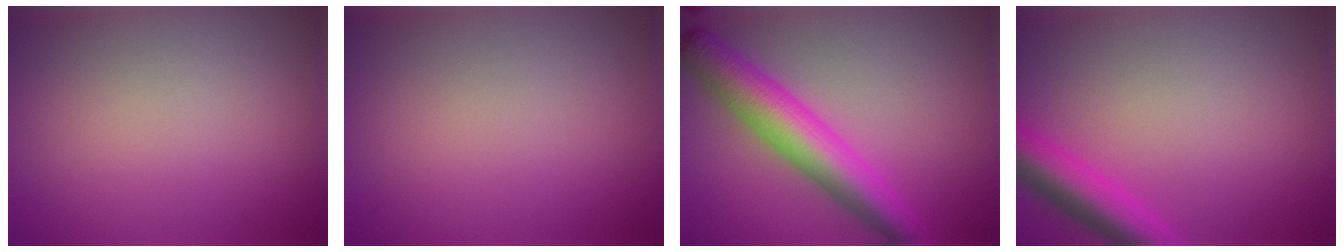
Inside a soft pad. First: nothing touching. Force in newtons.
{"total": 0.0}
{"total": 6.7, "press": 6.7, "slide": 0.0}
{"total": 4.1, "press": 4.1, "slide": 0.4}